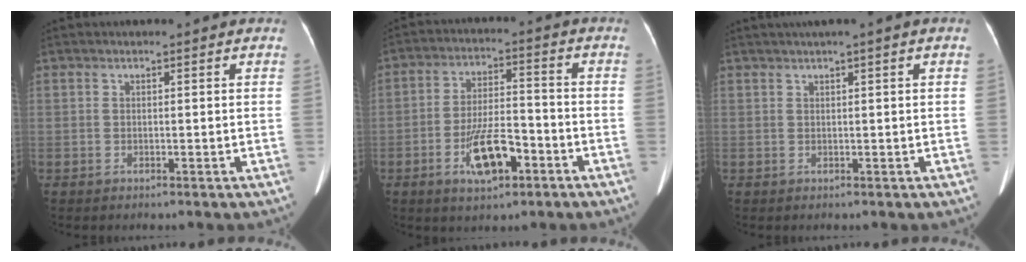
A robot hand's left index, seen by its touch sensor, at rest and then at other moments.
{"total": 9.2, "force": [-4.3, 3.1, 7.5], "torque": [-0.147, 0.003, -0.071]}
{"total": 2.3, "force": [1.2, -0.3, 1.9], "torque": [-0.039, 0.014, 0.025]}